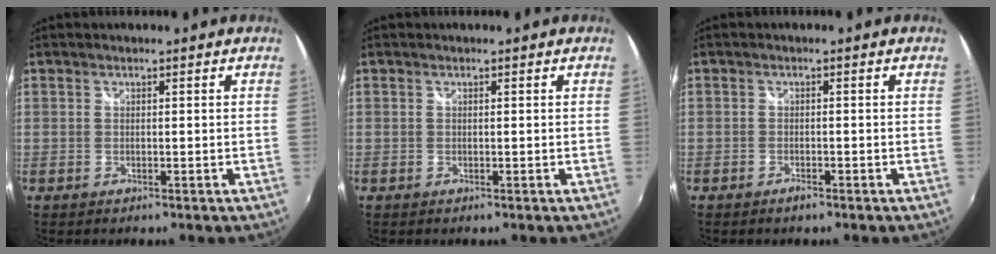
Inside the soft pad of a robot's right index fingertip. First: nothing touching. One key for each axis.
{"total": 0.0}
{"total": 1.4, "fx": -1.1, "fy": 0.5, "fz": 0.6, "tx": -0.011, "ty": 0.000, "tz": -0.021}